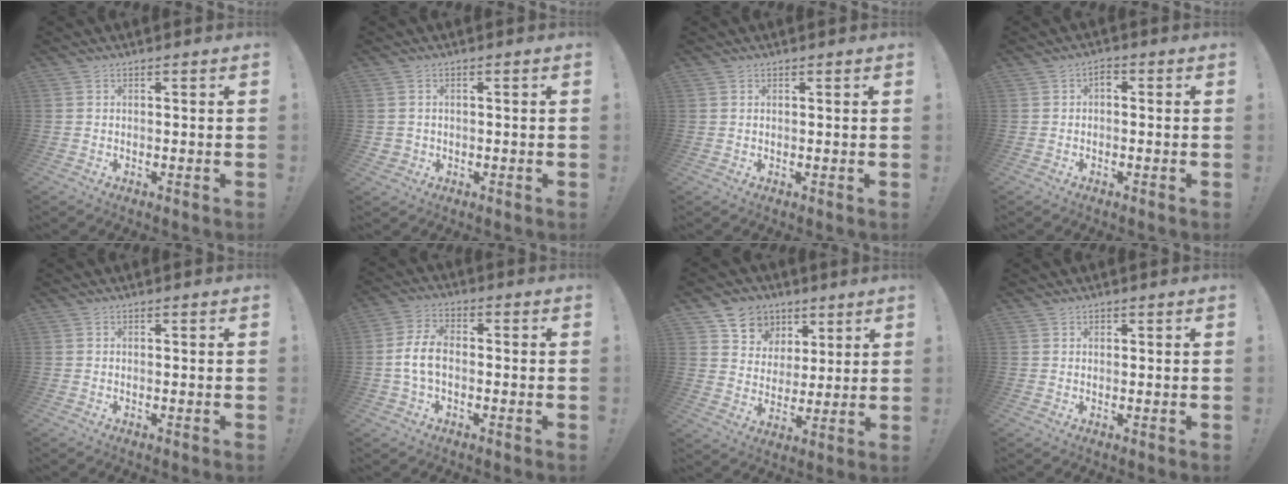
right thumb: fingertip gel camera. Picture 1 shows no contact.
{"total": 2.0, "force": [0.4, 1.9, 0.5], "torque": [-0.002, -0.003, 0.007]}
{"total": 0.9, "force": [0.7, 0.6, -0.2], "torque": [0.010, -0.002, 0.012]}
{"total": 1.8, "force": [-0.4, 1.3, 1.2], "torque": [-0.020, 0.005, -0.010]}
{"total": 0.0}
{"total": 8.2, "force": [-1.2, 5.1, 6.3], "torque": [-0.124, 0.006, -0.019]}
{"total": 9.7, "force": [5.0, 8.1, 1.6], "torque": [-0.020, -0.035, 0.101]}
{"total": 0.7, "force": [0.5, 0.4, 0.0], "torque": [0.003, -0.001, 0.010]}